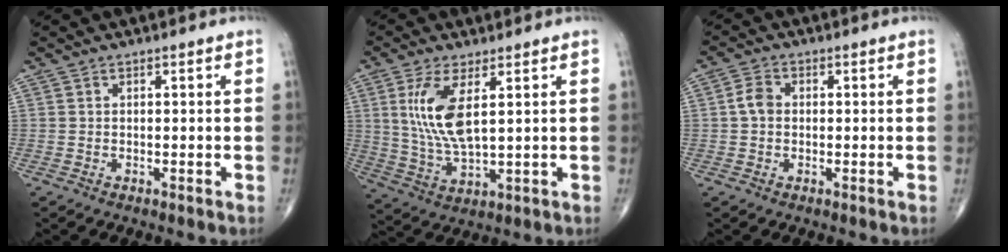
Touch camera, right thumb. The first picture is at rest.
{"total": 10.6, "force": [3.0, 3.8, 9.5], "torque": [-0.206, -0.019, 0.069]}
{"total": 3.2, "force": [0.0, 2.4, 2.1], "torque": [-0.038, 0.008, -0.006]}